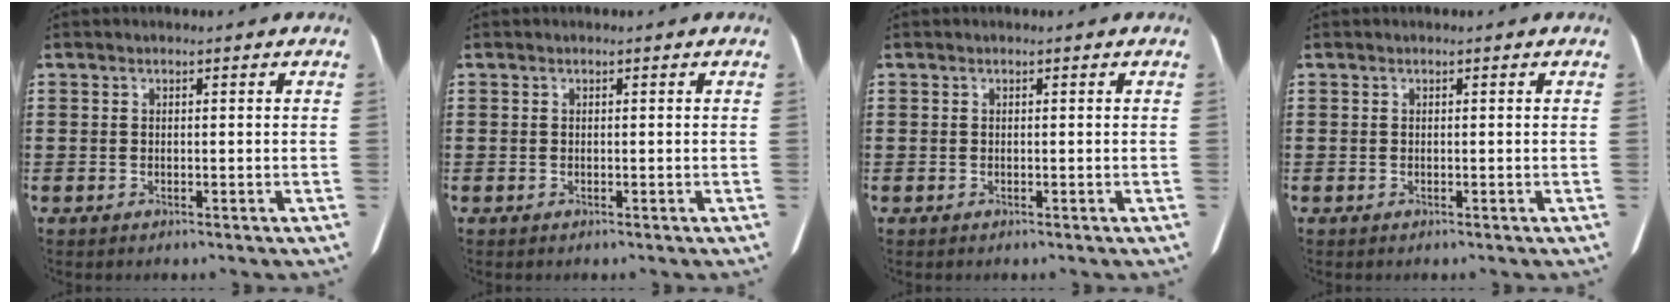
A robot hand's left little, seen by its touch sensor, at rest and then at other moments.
{"total": 0.0}
{"total": 0.0}
{"total": 0.0}